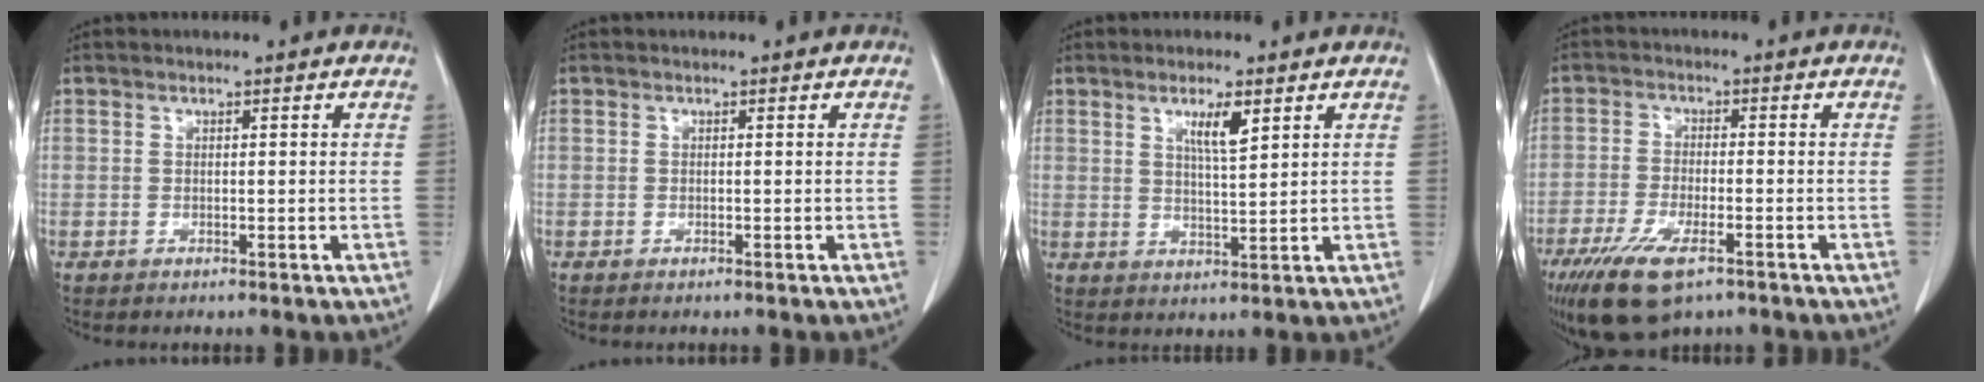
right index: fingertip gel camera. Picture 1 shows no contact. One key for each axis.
{"total": 0.0}
{"total": 4.4, "fx": 2.3, "fy": 0.5, "fz": 3.7, "tx": -0.065, "ty": -0.003, "tz": 0.042}
{"total": 9.9, "fx": -6.2, "fy": 3.3, "fz": 7.0, "tx": -0.131, "ty": -0.018, "tz": -0.105}